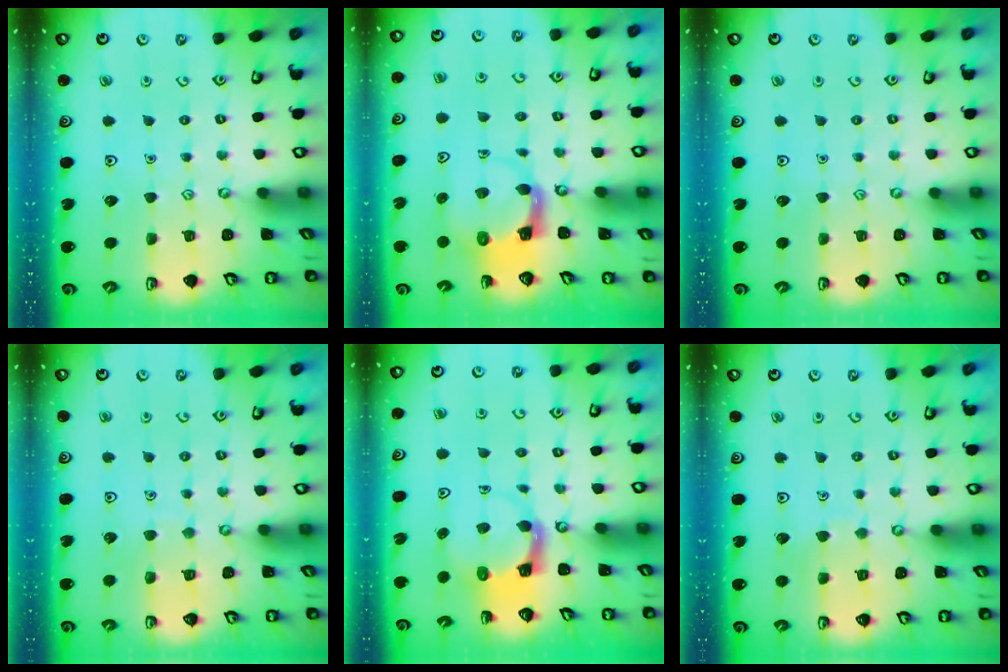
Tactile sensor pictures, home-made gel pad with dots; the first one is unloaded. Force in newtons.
{"total": 4.0, "press": 3.9, "slide": 0.6}
{"total": 0.0}
{"total": 4.4, "press": 4.4, "slide": 0.4}
{"total": 3.9, "press": 3.9, "slide": 0.4}
{"total": 4.7, "press": 4.7, "slide": 0.4}